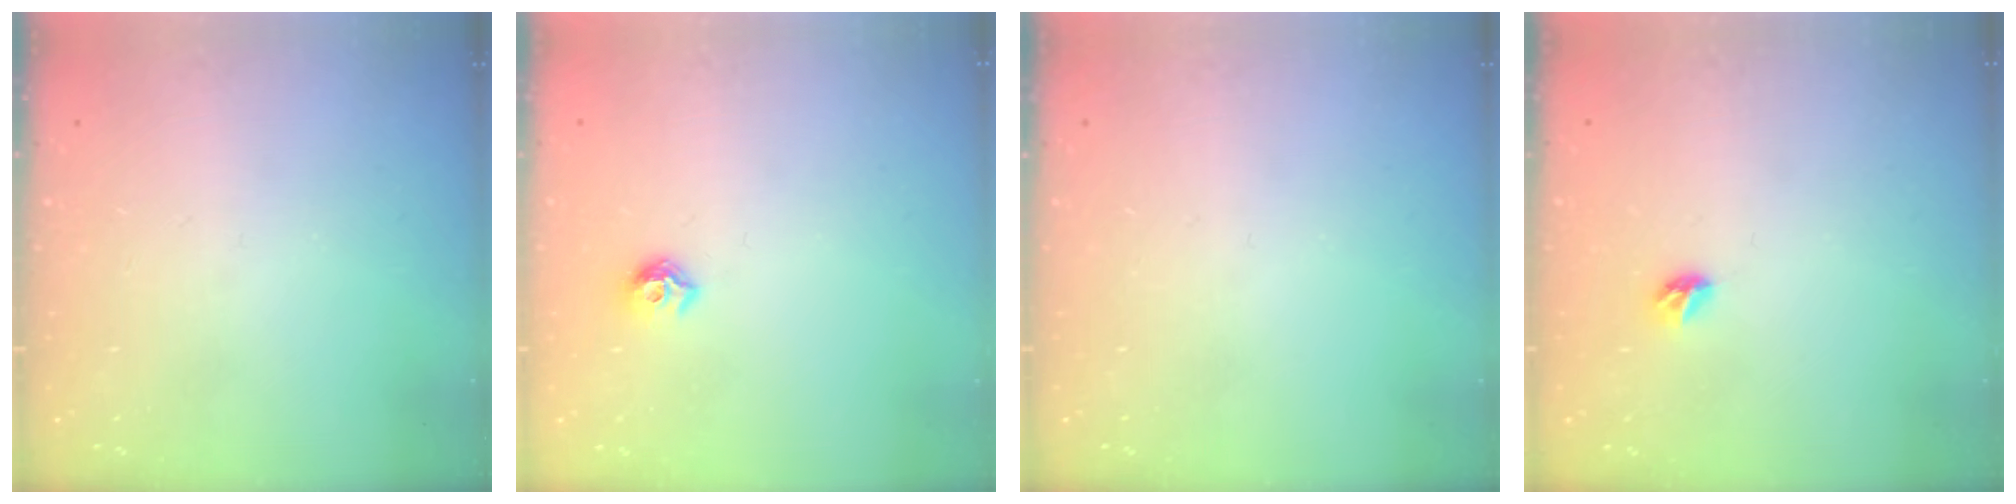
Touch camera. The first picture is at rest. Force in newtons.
{"total": 6.9, "press": 6.8, "slide": 0.9}
{"total": 0.0}
{"total": 4.5, "press": 4.4, "slide": 0.9}